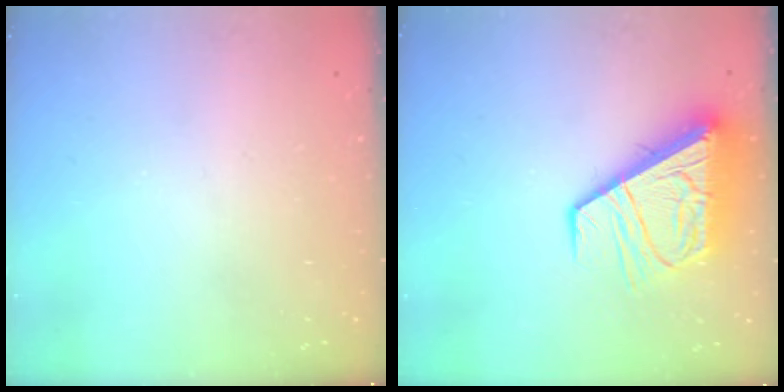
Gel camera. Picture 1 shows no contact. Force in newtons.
{"total": 13.6, "press": 13.5, "slide": 1.7}